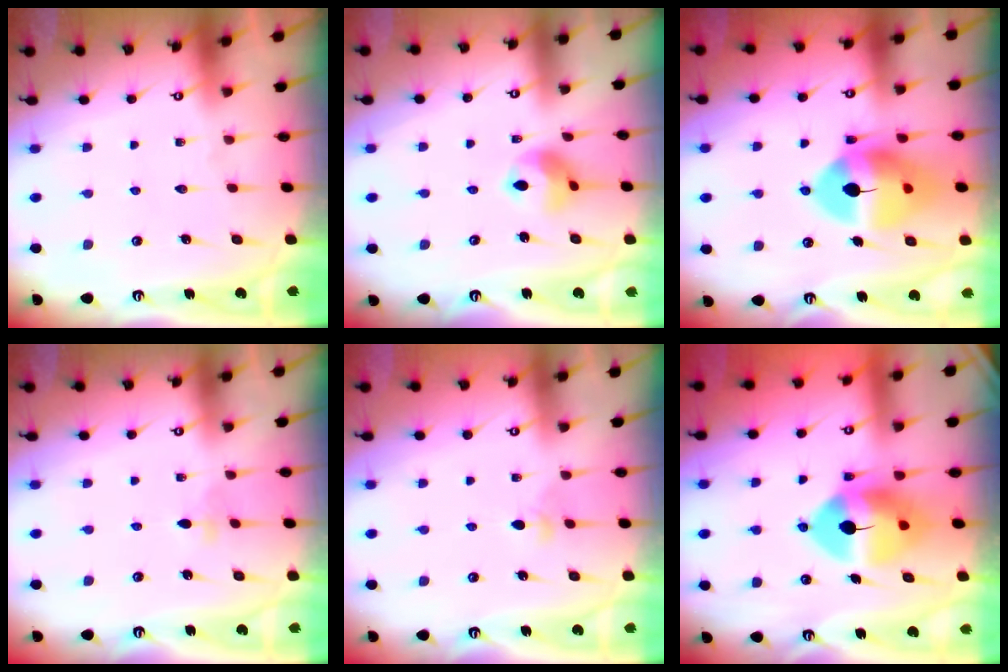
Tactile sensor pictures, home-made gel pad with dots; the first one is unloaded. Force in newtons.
{"total": 9.1, "press": 9.0, "slide": 1.1}
{"total": 15.3, "press": 15.1, "slide": 1.9}
{"total": 3.0, "press": 2.9, "slide": 0.6}
{"total": 2.5, "press": 2.4, "slide": 0.6}
{"total": 12.2, "press": 11.9, "slide": 2.3}